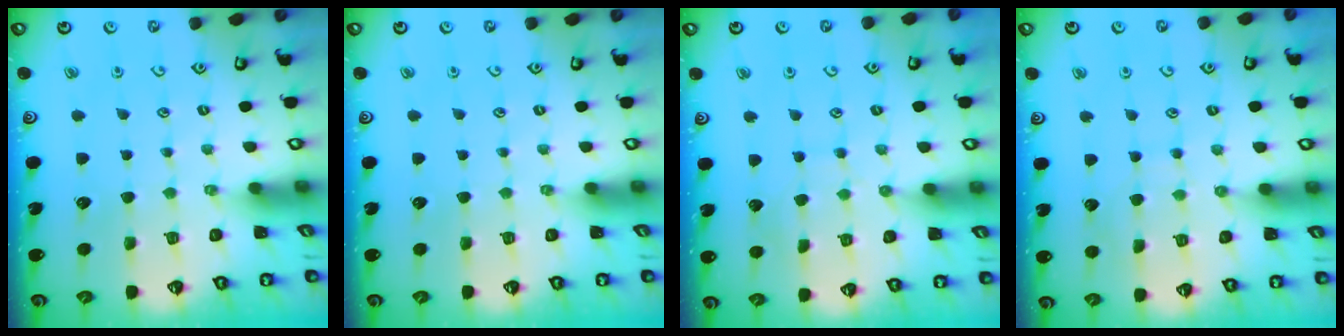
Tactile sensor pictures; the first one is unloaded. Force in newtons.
{"total": 0.0}
{"total": 3.8, "press": 3.8, "slide": 0.3}
{"total": 5.9, "press": 5.9, "slide": 0.7}